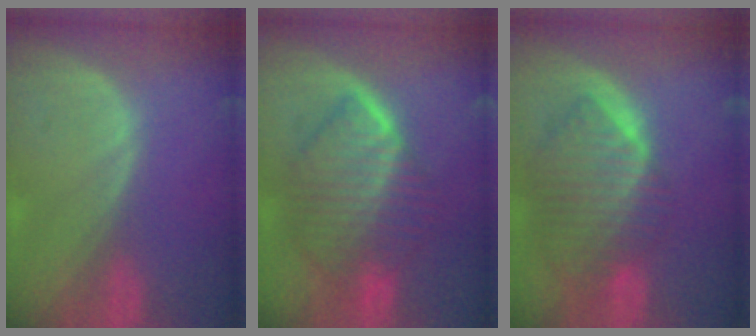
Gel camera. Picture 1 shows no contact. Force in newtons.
{"total": 10.3, "press": 10.2, "slide": 0.9}
{"total": 10.2, "press": 8.9, "slide": 5.1}